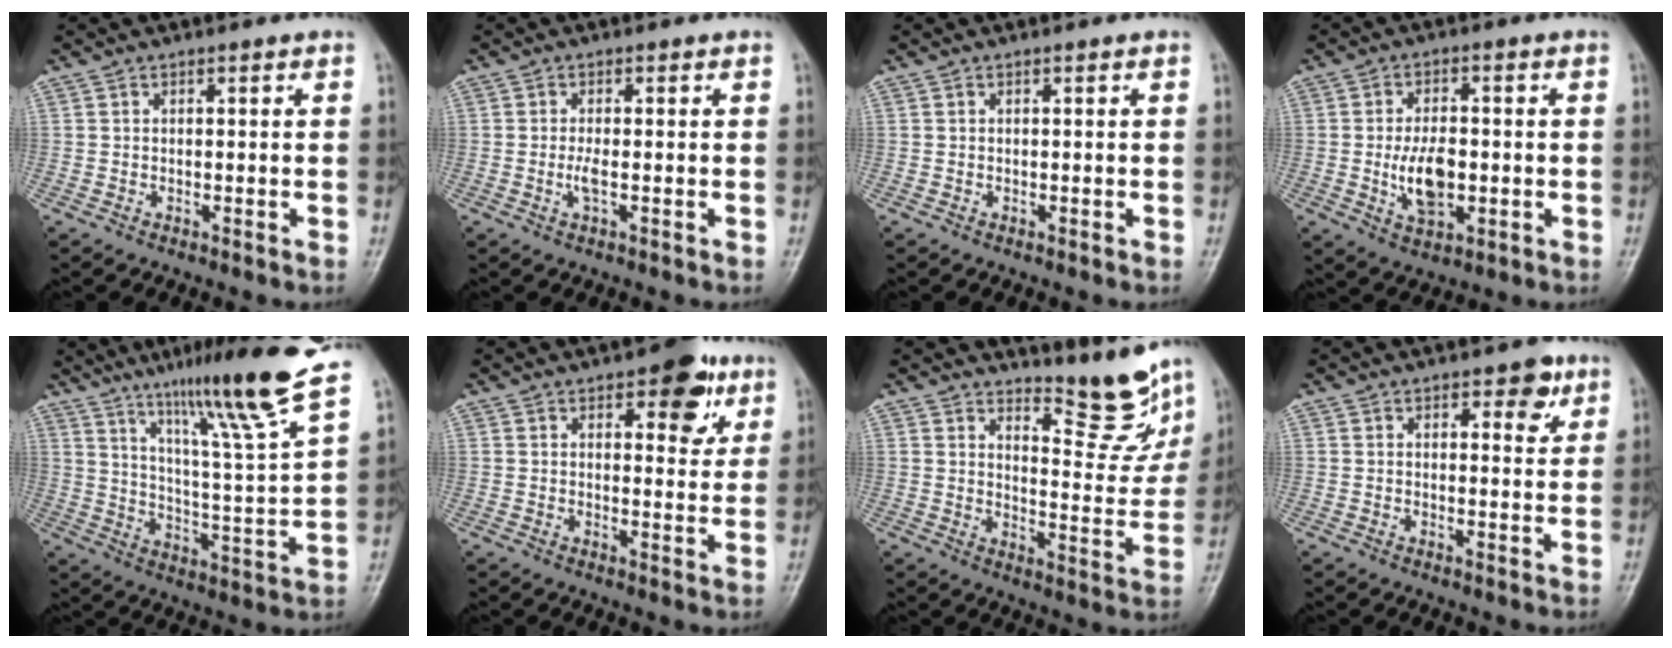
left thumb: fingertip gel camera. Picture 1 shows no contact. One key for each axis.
{"total": 2.1, "fx": -0.4, "fy": 0.6, "fz": 2.0, "tx": -0.045, "ty": -0.003, "tz": -0.011}
{"total": 0.0}
{"total": 8.5, "fx": -1.1, "fy": 4.8, "fz": 6.9, "tx": -0.111, "ty": 0.000, "tz": -0.016}
{"total": 18.3, "fx": 13.5, "fy": -0.7, "fz": 12.4, "tx": -0.180, "ty": -0.080, "tz": 0.209}
{"total": 9.1, "fx": 4.4, "fy": 4.4, "fz": 6.6, "tx": -0.049, "ty": -0.015, "tz": 0.051}
{"total": 10.6, "fx": 9.4, "fy": 2.4, "fz": 4.1, "tx": -0.030, "ty": -0.088, "tz": 0.137}
{"total": 4.8, "fx": 2.5, "fy": 2.4, "fz": 3.3, "tx": -0.021, "ty": -0.011, "tz": 0.028}